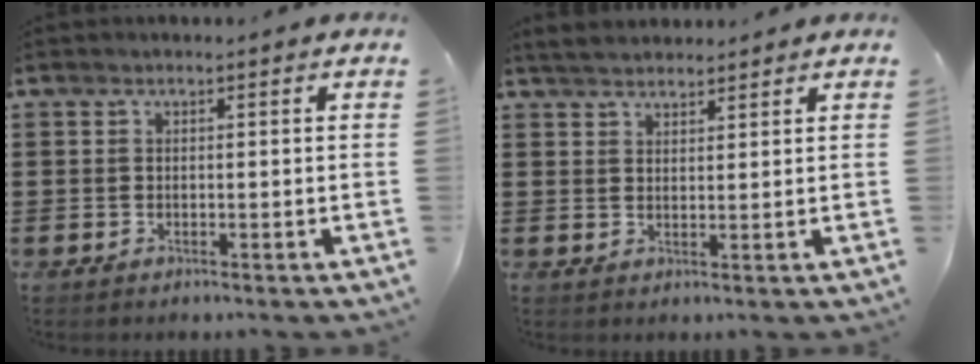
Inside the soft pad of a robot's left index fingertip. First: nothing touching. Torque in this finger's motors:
{"motor_torque": [0.38, -0.35, 0.09, 0.03]}